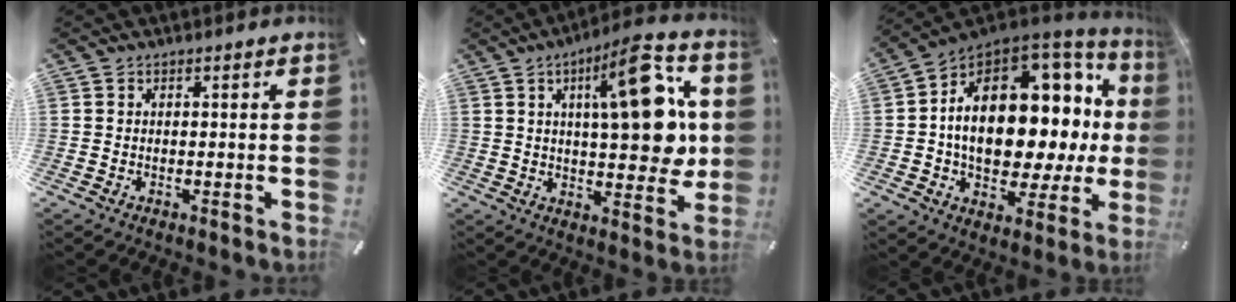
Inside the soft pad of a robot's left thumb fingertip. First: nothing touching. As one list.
[{"total": 19.4, "force": [5.8, 7.0, 17.1], "torque": [-0.231, -0.022, 0.082]}, {"total": 19.6, "force": [2.2, 12.8, 14.7], "torque": [-0.228, -0.040, 0.042]}]